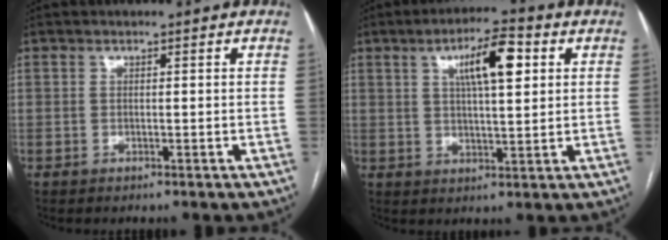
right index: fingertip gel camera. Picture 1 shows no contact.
{"total": 8.9, "force": [3.2, 1.9, 8.1], "torque": [-0.136, 0.013, 0.053]}